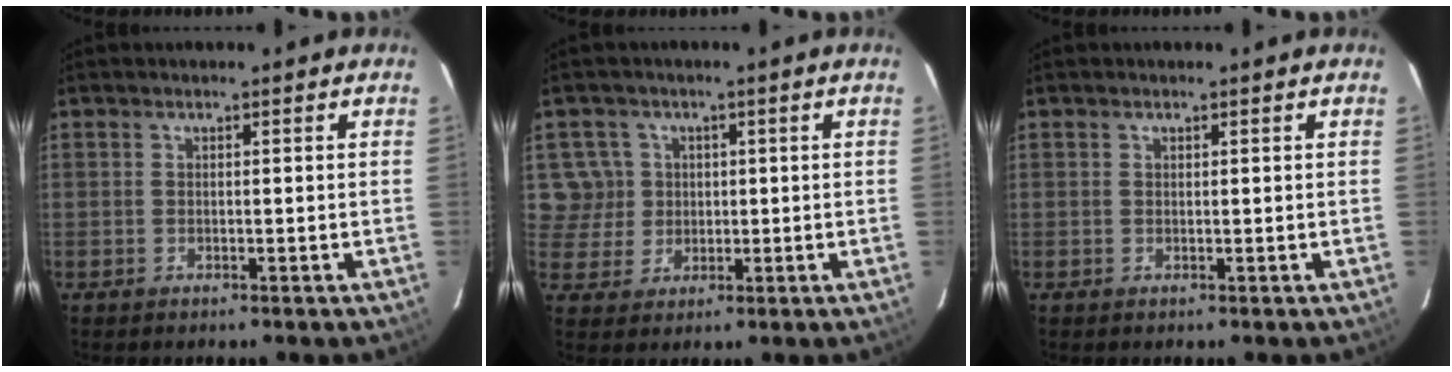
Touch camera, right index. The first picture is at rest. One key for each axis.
{"total": 5.6, "fx": 1.0, "fy": 5.5, "fz": 0.5, "tx": -0.005, "ty": 0.015, "tz": 0.023}
{"total": 0.0}